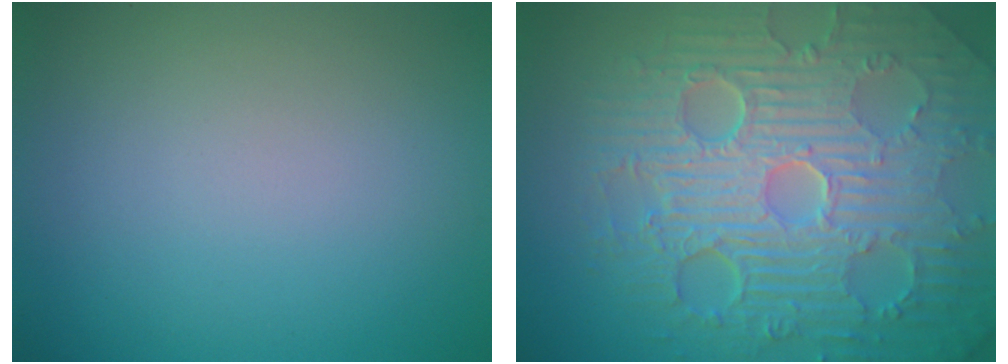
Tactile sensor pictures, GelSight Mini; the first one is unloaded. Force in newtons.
{"total": 11.5, "press": 7.4, "slide": 8.8}